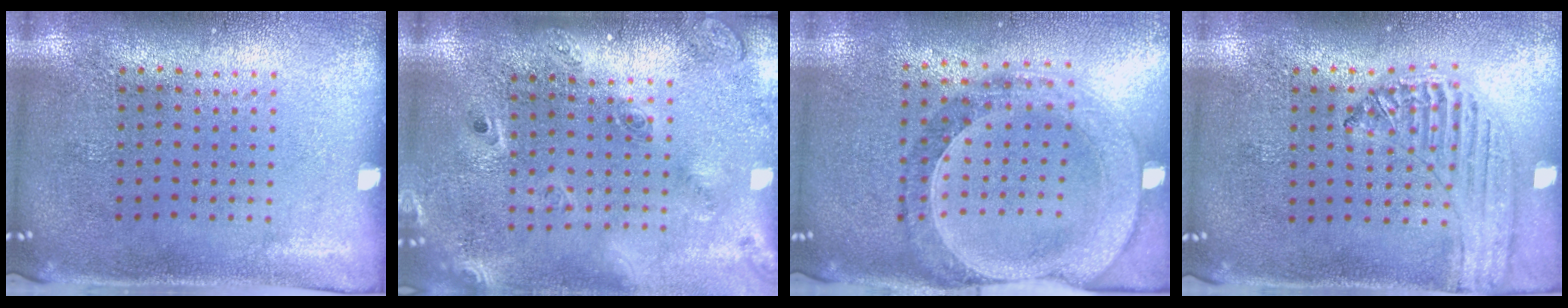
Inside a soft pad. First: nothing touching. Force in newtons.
{"total": 2.5, "press": 1.8, "slide": 1.6}
{"total": 1.5, "press": 1.4, "slide": 0.4}
{"total": 0.8, "press": 0.8, "slide": 0.1}